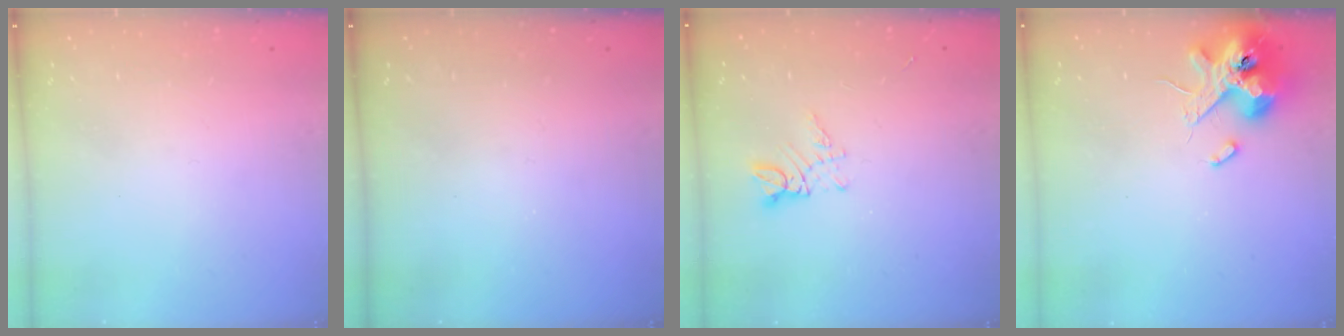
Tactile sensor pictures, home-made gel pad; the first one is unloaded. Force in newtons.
{"total": 0.0}
{"total": 3.4, "press": 3.3, "slide": 0.4}
{"total": 13.7, "press": 13.5, "slide": 2.3}